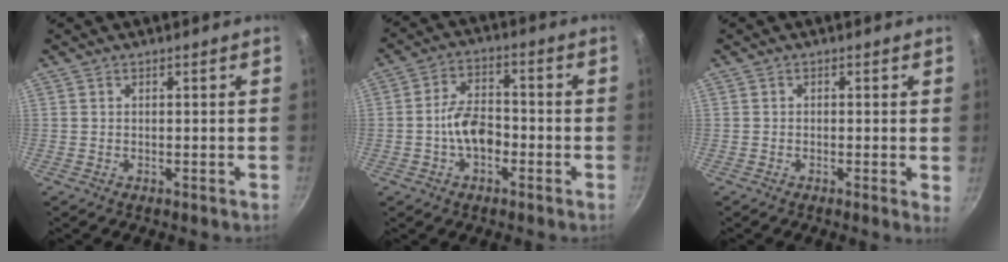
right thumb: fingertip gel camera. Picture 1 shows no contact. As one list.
[{"total": 7.7, "force": [-2.2, 4.6, 5.7], "torque": [-0.083, 0.032, -0.043]}, {"total": 1.7, "force": [-0.1, 0.3, 1.7], "torque": [-0.023, -0.003, -0.007]}]